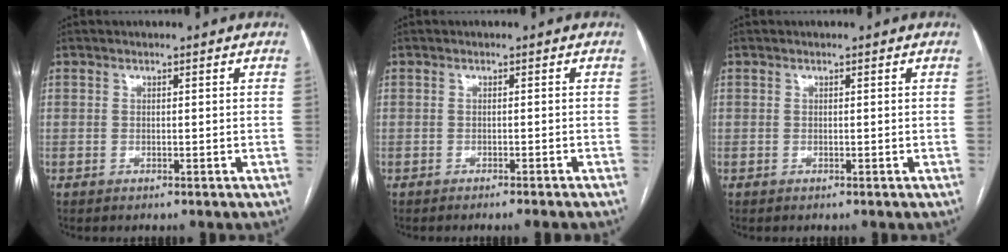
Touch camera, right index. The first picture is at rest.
{"total": 3.2, "force": [-2.7, -0.6, 1.5], "torque": [-0.016, 0.000, -0.036]}
{"total": 0.0}